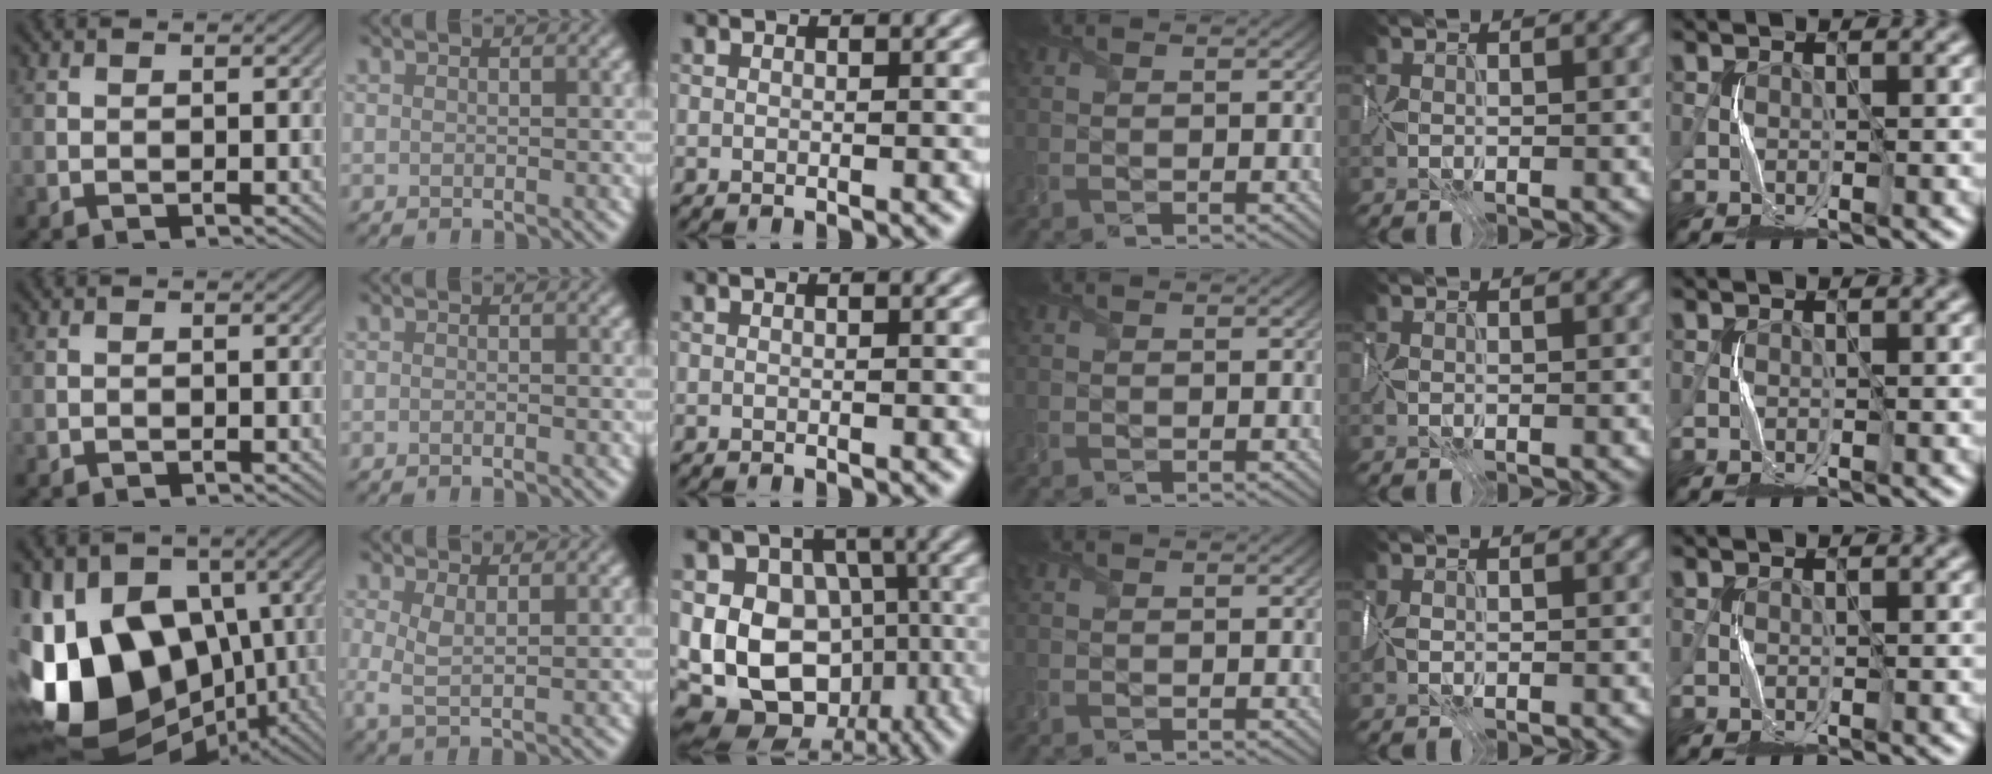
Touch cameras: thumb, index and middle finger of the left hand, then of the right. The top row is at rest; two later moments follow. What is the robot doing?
{"motion": "wrap", "object": "receipt paper"}